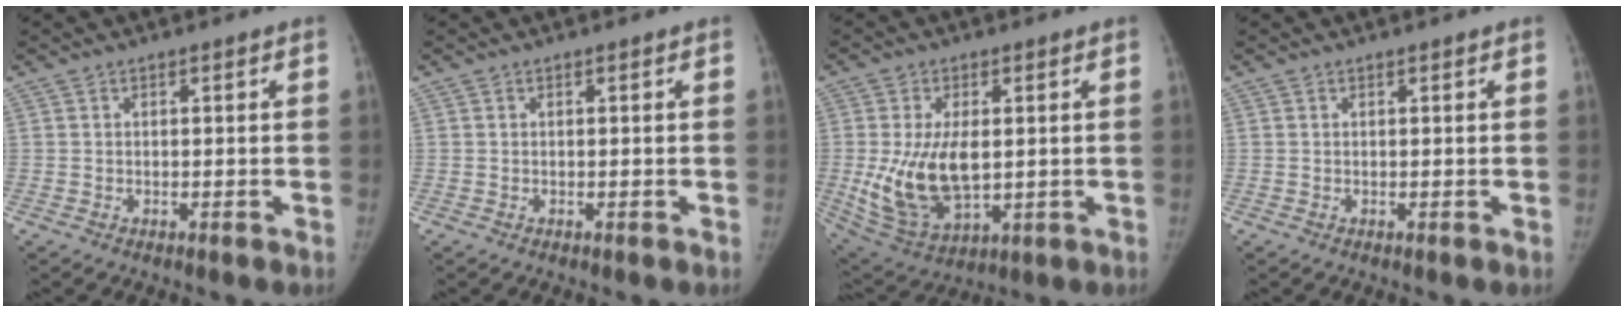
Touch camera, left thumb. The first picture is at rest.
{"total": 0.0}
{"total": 14.7, "force": [-0.1, 8.3, 12.2], "torque": [-0.223, -0.014, 0.018]}
{"total": 0.0}